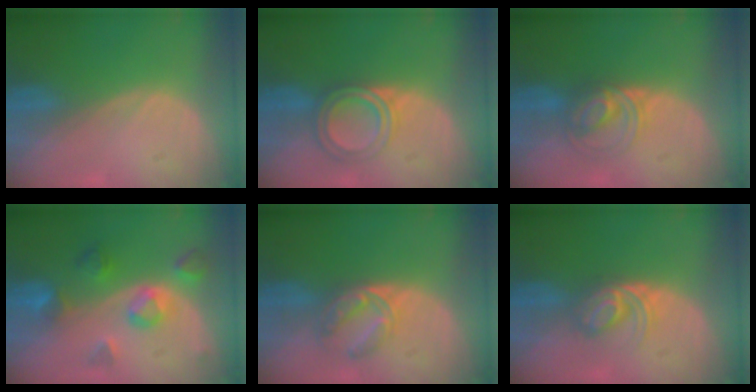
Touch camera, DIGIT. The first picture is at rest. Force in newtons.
{"total": 5.3, "press": 5.3, "slide": 0.1}
{"total": 5.7, "press": 5.6, "slide": 0.4}
{"total": 7.7, "press": 6.9, "slide": 3.5}
{"total": 5.8, "press": 5.5, "slide": 1.8}
{"total": 6.0, "press": 5.0, "slide": 3.2}